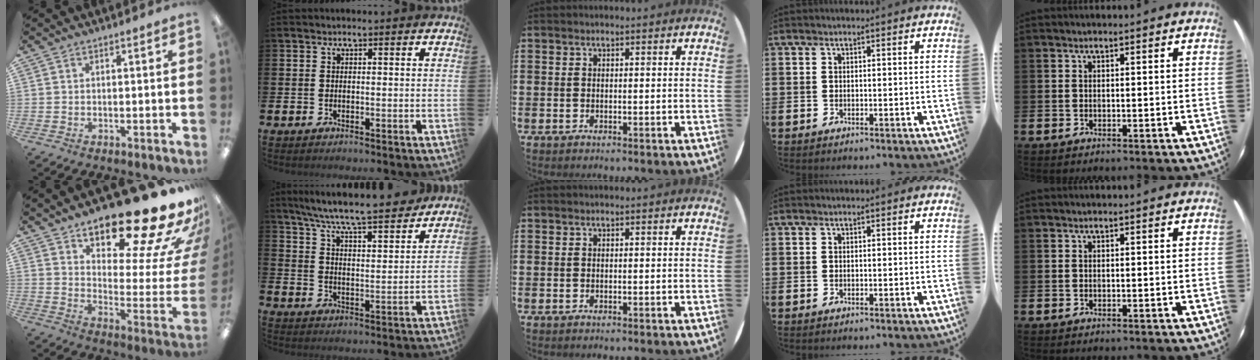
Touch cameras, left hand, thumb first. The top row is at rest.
{"thumb": {"total": 24.4, "force": [19.3, 7.1, 13.3], "torque": [-0.172, -0.143, 0.308]}, "index": {"total": 8.2, "force": [7.7, 0.3, 2.7], "torque": [-0.079, -0.058, 0.132]}}